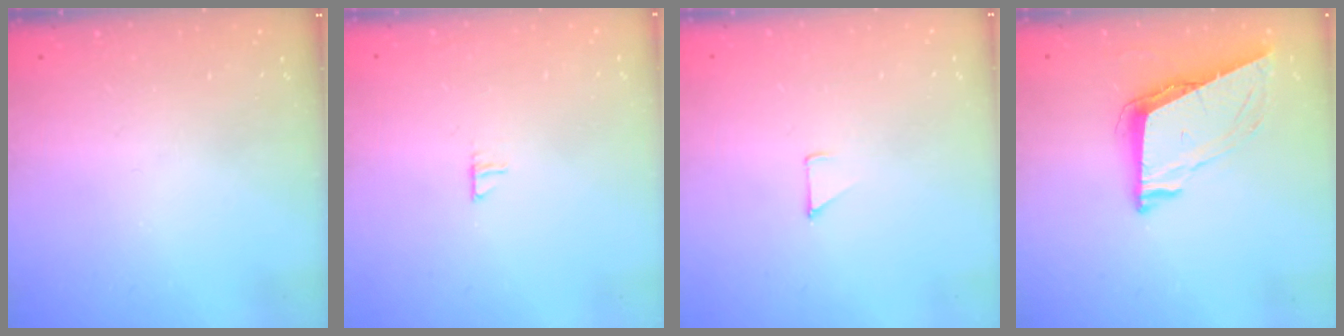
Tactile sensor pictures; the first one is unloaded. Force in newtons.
{"total": 3.7, "press": 3.7, "slide": 0.3}
{"total": 2.9, "press": 2.8, "slide": 0.3}
{"total": 9.0, "press": 8.4, "slide": 3.2}